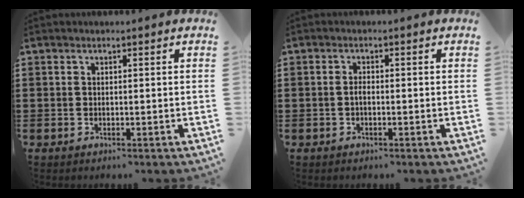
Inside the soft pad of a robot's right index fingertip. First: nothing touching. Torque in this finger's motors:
{"motor_torque": [1.60, 0.26, 0.17, 0.05]}